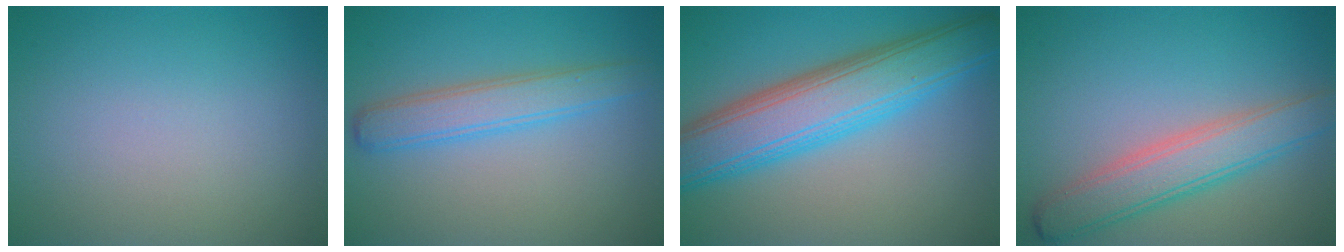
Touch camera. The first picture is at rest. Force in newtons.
{"total": 3.5, "press": 3.5, "slide": 0.0}
{"total": 8.9, "press": 8.9, "slide": 0.0}
{"total": 4.8, "press": 4.8, "slide": 0.2}